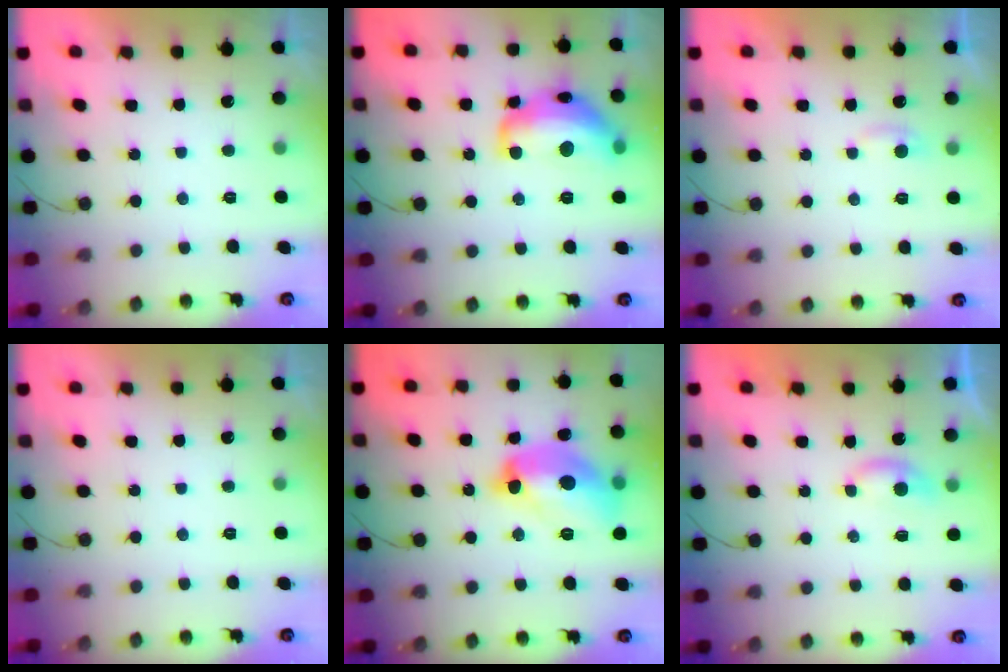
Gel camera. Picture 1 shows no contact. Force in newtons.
{"total": 16.1, "press": 16.1, "slide": 0.9}
{"total": 2.8, "press": 2.8, "slide": 0.4}
{"total": 0.0}
{"total": 16.1, "press": 16.1, "slide": 1.8}
{"total": 4.1, "press": 4.1, "slide": 0.4}